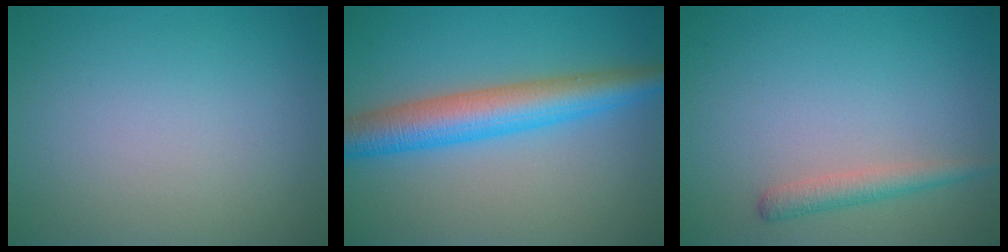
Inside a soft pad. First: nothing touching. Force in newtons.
{"total": 6.3, "press": 6.3, "slide": 0.1}
{"total": 1.9, "press": 1.9, "slide": 0.1}